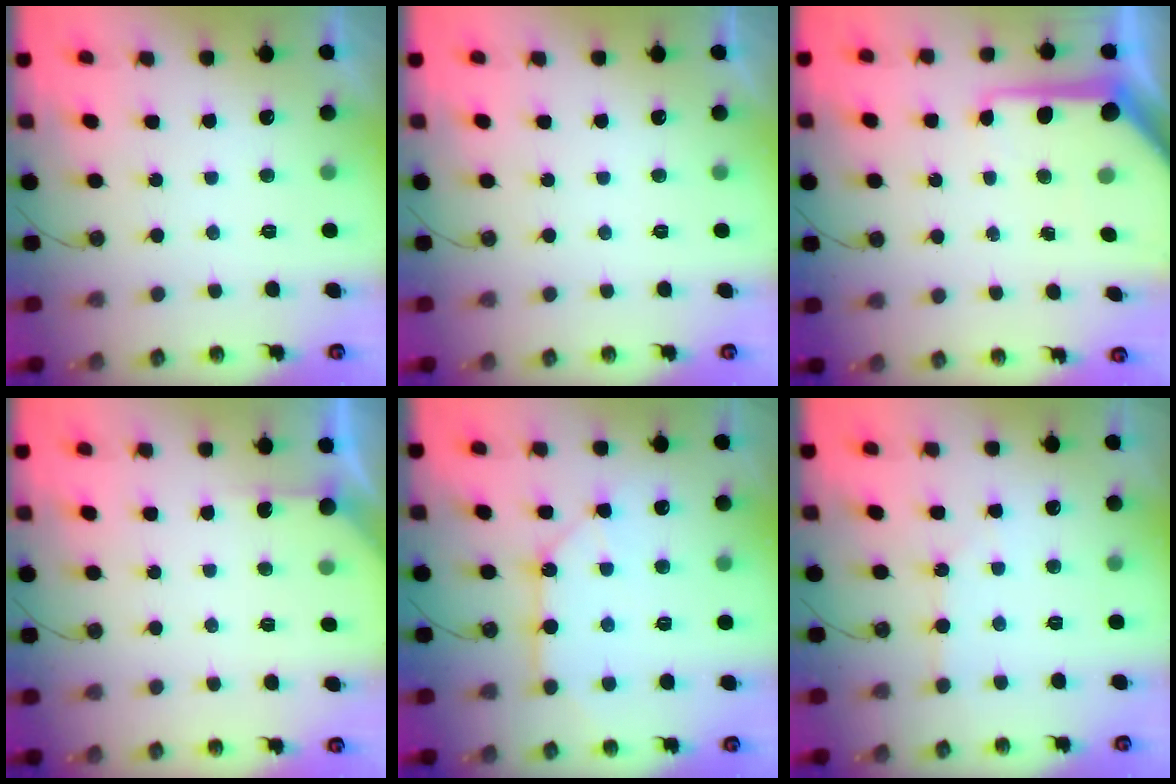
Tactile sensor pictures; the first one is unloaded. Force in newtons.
{"total": 0.0}
{"total": 10.5, "press": 10.4, "slide": 1.1}
{"total": 2.9, "press": 2.9, "slide": 0.3}
{"total": 11.8, "press": 11.7, "slide": 1.3}
{"total": 2.4, "press": 2.3, "slide": 0.3}